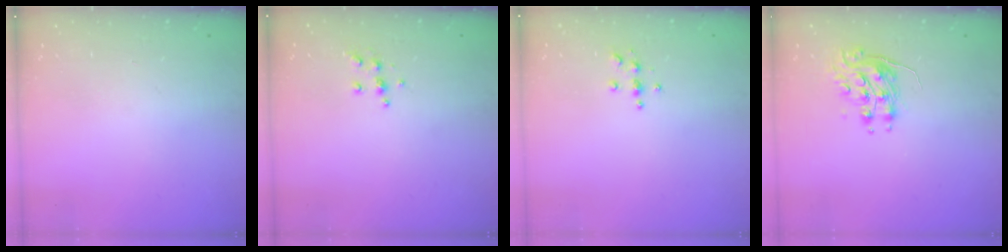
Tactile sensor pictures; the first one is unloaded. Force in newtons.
{"total": 5.1, "press": 5.1, "slide": 0.5}
{"total": 3.9, "press": 3.9, "slide": 0.5}
{"total": 8.2, "press": 8.2, "slide": 0.1}